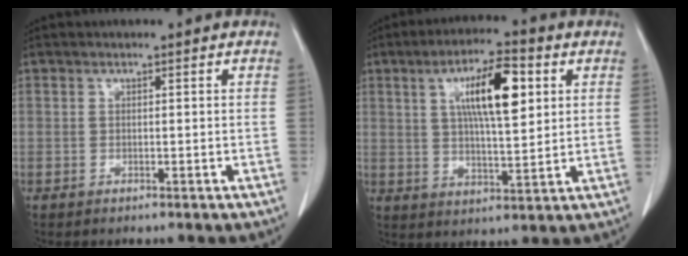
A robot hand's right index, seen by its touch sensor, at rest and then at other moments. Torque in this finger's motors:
{"motor_torque": [0.78, 0.24, 0.47, 0.14]}